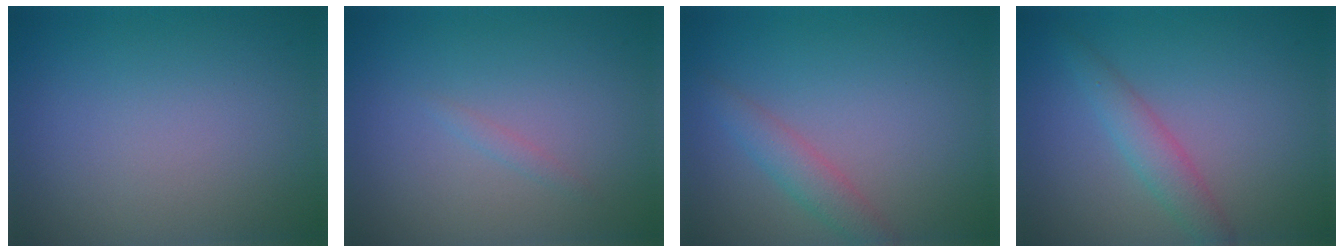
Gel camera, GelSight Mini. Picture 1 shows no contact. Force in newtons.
{"total": 0.7, "press": 0.7, "slide": 0.1}
{"total": 2.2, "press": 2.2, "slide": 0.1}
{"total": 2.5, "press": 2.5, "slide": 0.1}